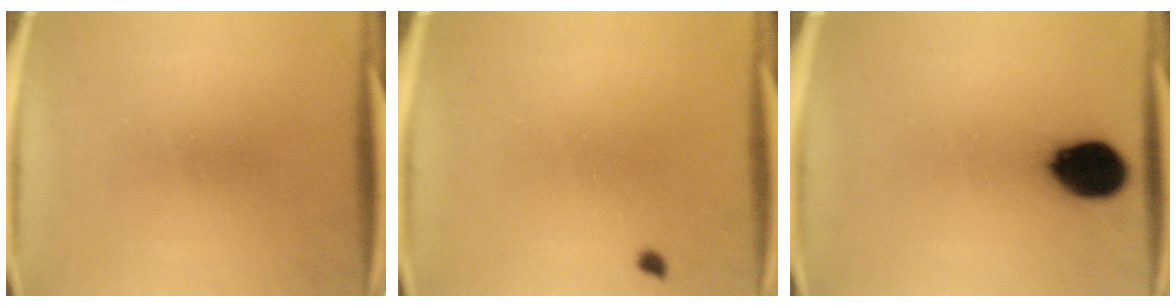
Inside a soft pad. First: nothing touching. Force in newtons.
{"total": 0.7}
{"total": 12.8}